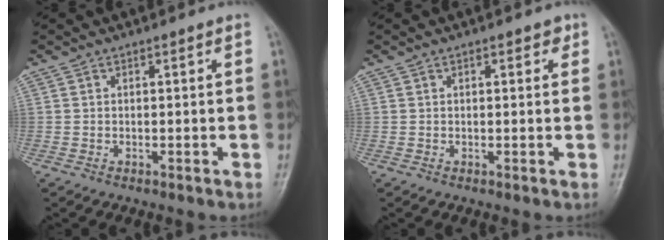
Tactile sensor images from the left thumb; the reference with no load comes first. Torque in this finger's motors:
{"motor_torque": [-0.12, 0.01, -0.03, 0.01, -0.01]}